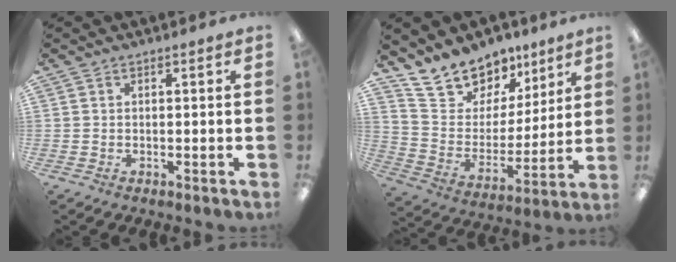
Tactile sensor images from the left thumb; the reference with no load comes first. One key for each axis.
{"total": 15.6, "fx": 12.9, "fy": 8.3, "fz": 2.9, "tx": -0.076, "ty": -0.099, "tz": 0.245}